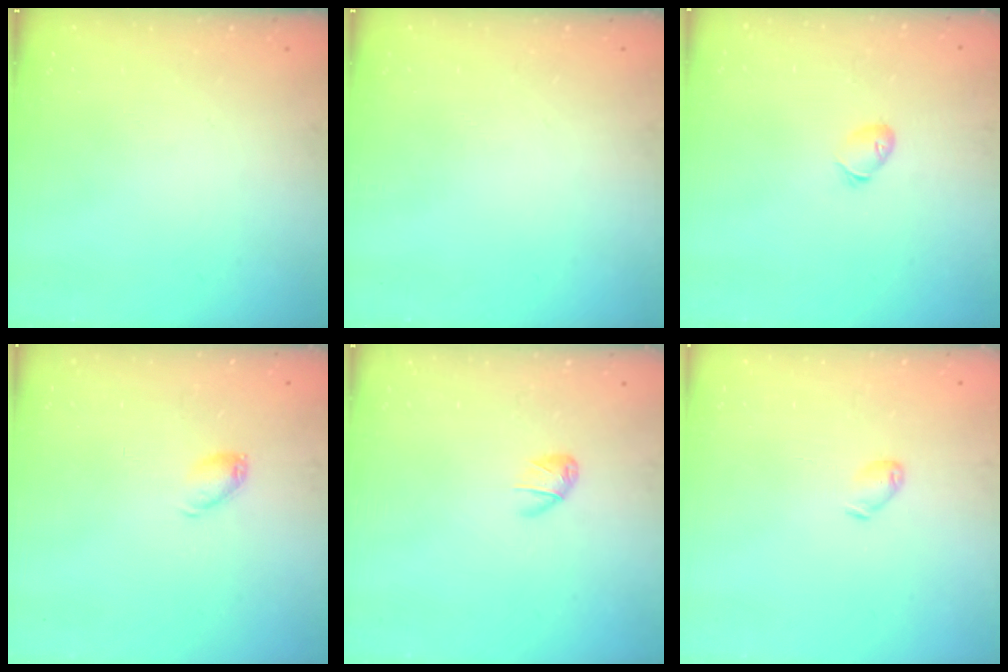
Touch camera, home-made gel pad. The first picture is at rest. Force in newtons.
{"total": 0.0}
{"total": 3.5, "press": 3.4, "slide": 0.8}
{"total": 5.7, "press": 5.6, "slide": 0.8}
{"total": 5.8, "press": 5.5, "slide": 1.9}
{"total": 3.1, "press": 3.1, "slide": 0.5}